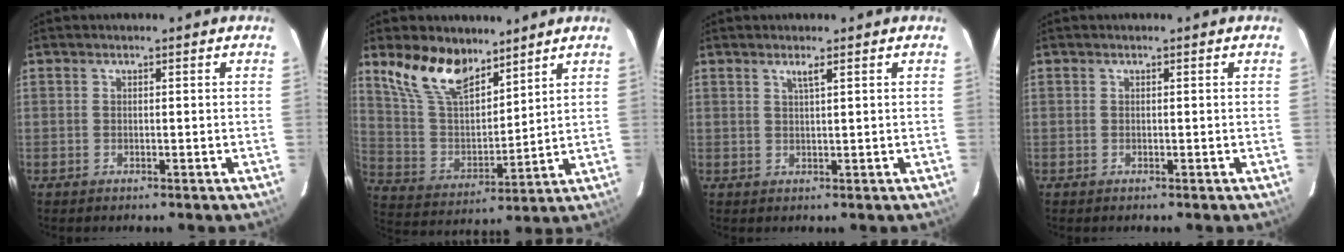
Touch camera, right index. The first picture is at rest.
{"total": 14.3, "force": [10.4, 6.3, 7.6], "torque": [-0.158, 0.015, 0.209]}
{"total": 1.5, "force": [0.9, -0.2, 1.2], "torque": [-0.021, 0.000, 0.016]}
{"total": 0.0}